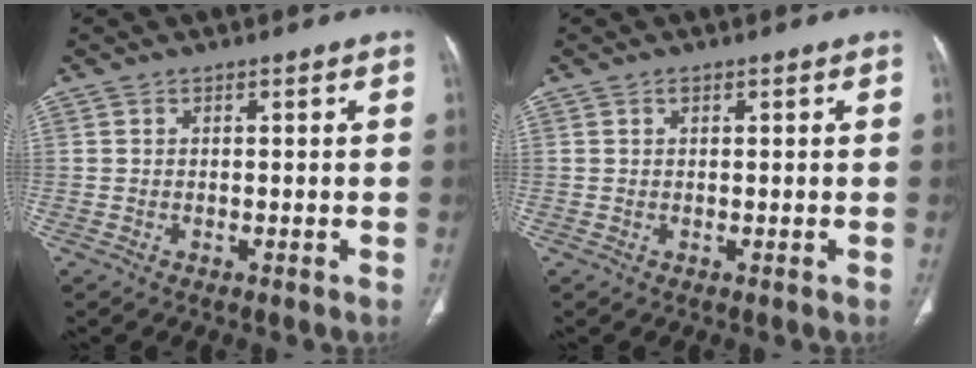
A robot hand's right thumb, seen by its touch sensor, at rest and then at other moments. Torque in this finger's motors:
{"motor_torque": [0.22, 0.07, 0.08, -0.16, 0.04]}